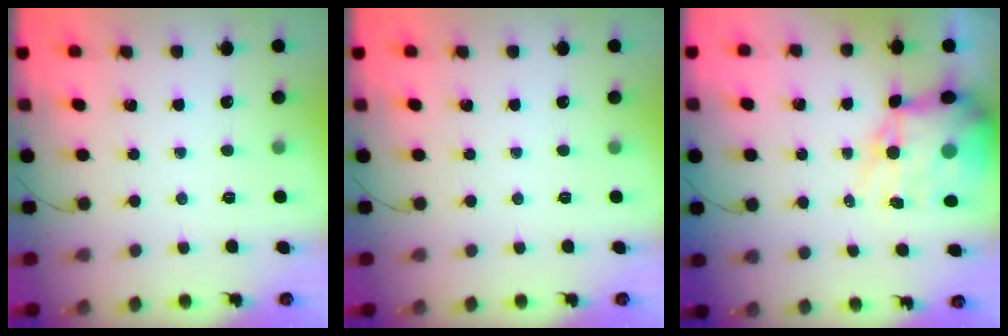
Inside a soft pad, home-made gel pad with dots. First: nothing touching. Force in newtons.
{"total": 0.0}
{"total": 15.3, "press": 14.8, "slide": 3.8}